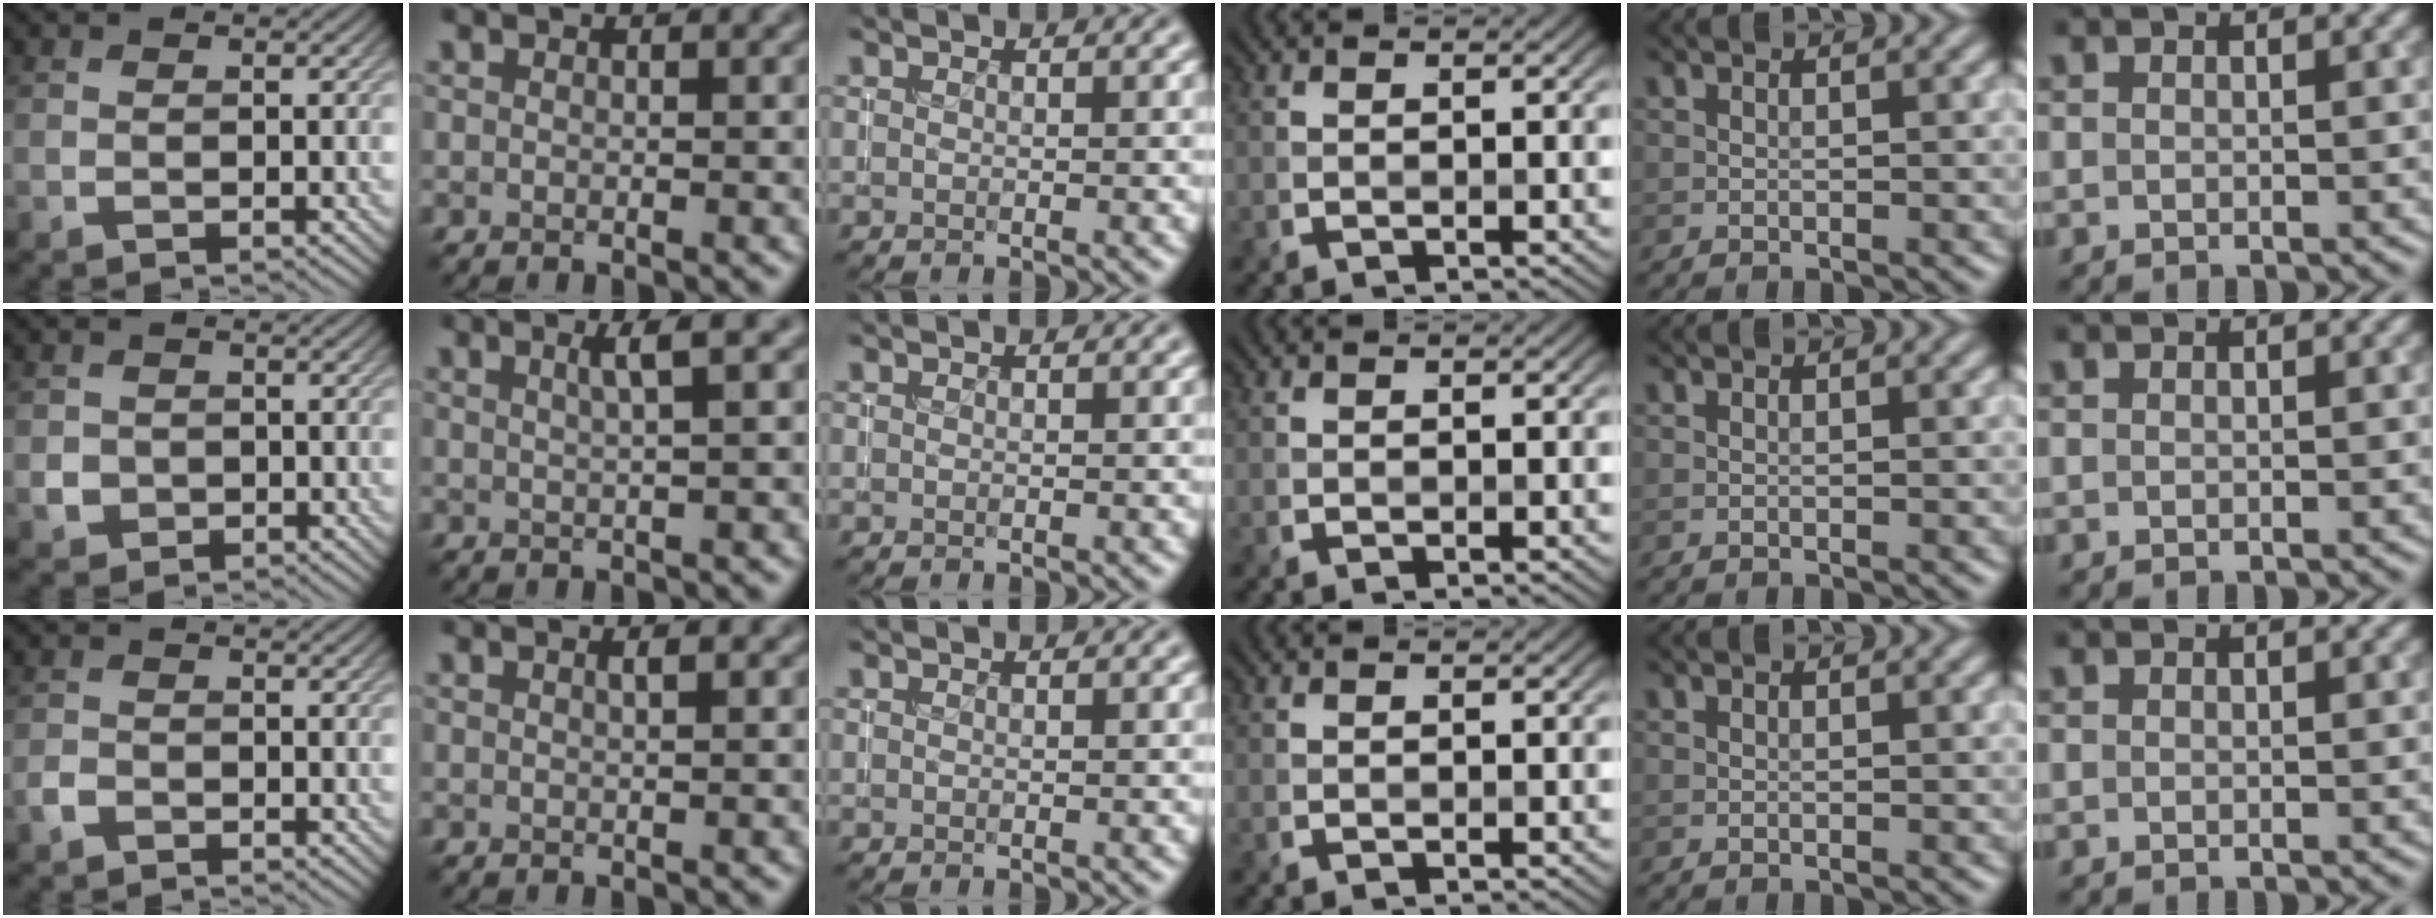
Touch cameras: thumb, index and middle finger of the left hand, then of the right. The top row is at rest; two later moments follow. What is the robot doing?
{"motion": "insert", "object": "coin"}